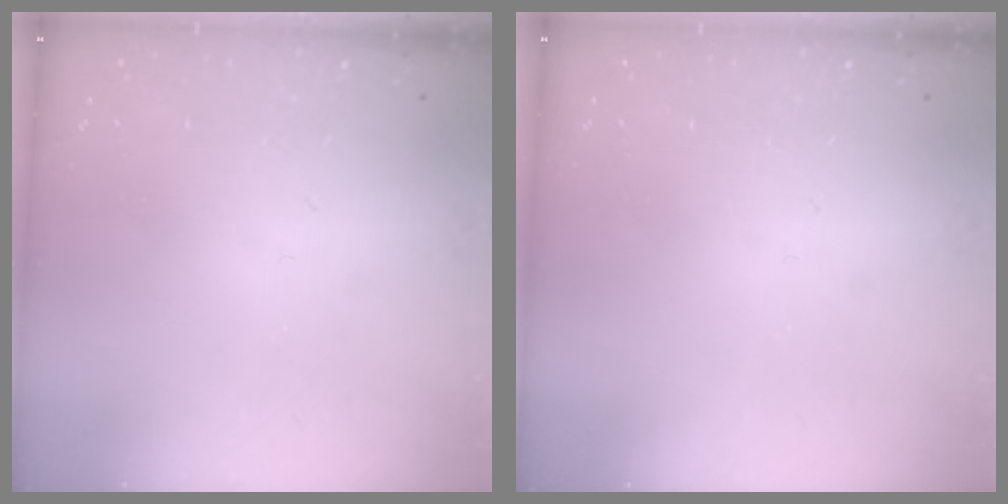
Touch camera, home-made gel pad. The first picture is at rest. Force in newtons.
{"total": 0.0}